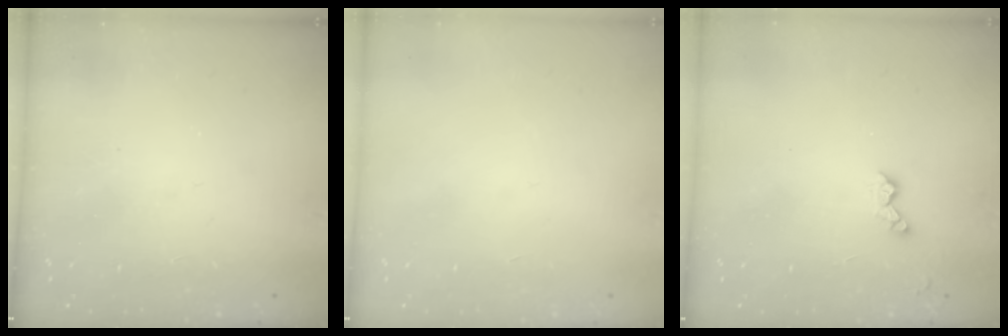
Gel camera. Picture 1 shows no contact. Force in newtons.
{"total": 0.0}
{"total": 4.0, "press": 4.0, "slide": 0.6}